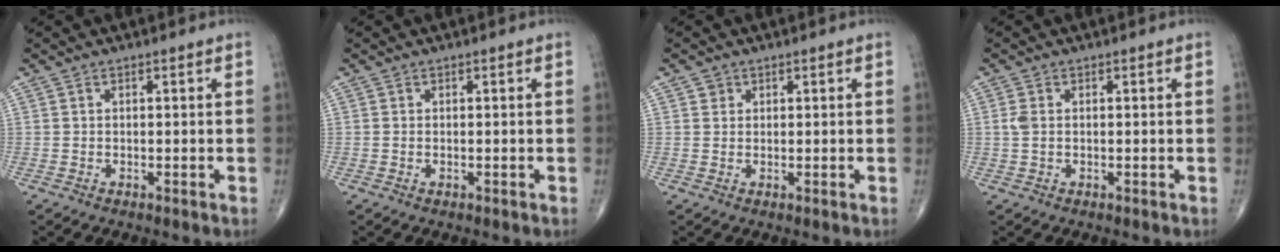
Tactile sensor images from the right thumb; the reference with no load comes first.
{"total": 0.0}
{"total": 1.3, "force": [0.6, 1.1, 0.1], "torque": [0.011, -0.002, 0.005]}
{"total": 1.7, "force": [0.1, 1.1, 1.4], "torque": [-0.040, 0.002, 0.001]}